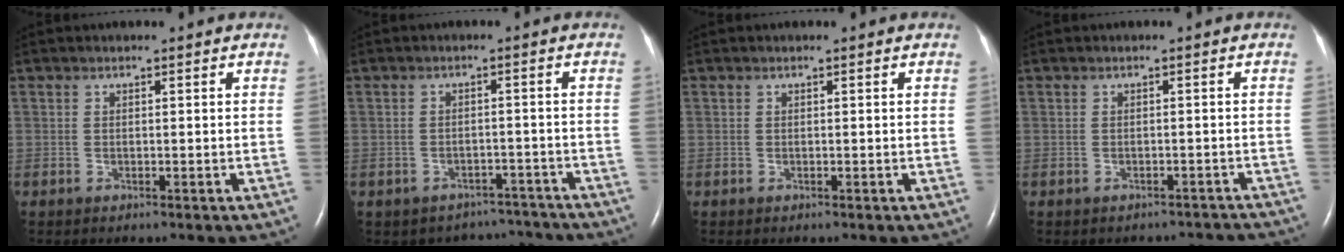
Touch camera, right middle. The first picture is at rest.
{"total": 7.7, "force": [-6.9, 3.5, -0.3], "torque": [0.011, 0.029, -0.076]}
{"total": 0.0}
{"total": 5.6, "force": [-5.1, 2.3, 0.5], "torque": [-0.002, 0.011, -0.044]}